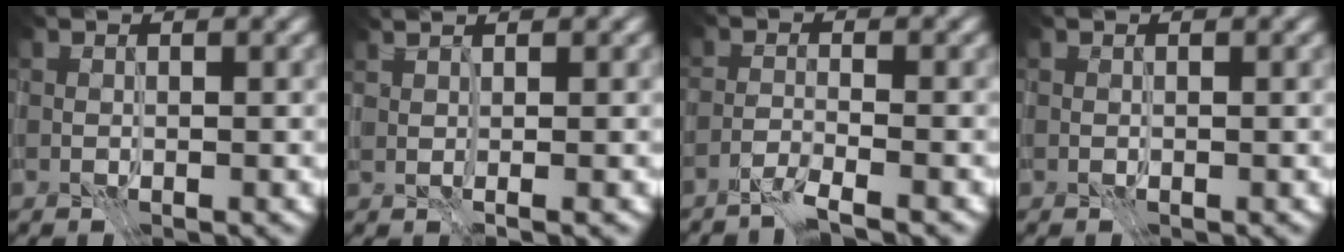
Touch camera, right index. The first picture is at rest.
{"total": 3.2, "force": [1.8, 0.9, 2.5], "torque": [-0.027, 0.014, 0.010]}
{"total": 2.3, "force": [-2.1, -0.1, 0.8], "torque": [-0.011, 0.003, -0.053]}
{"total": 0.0}